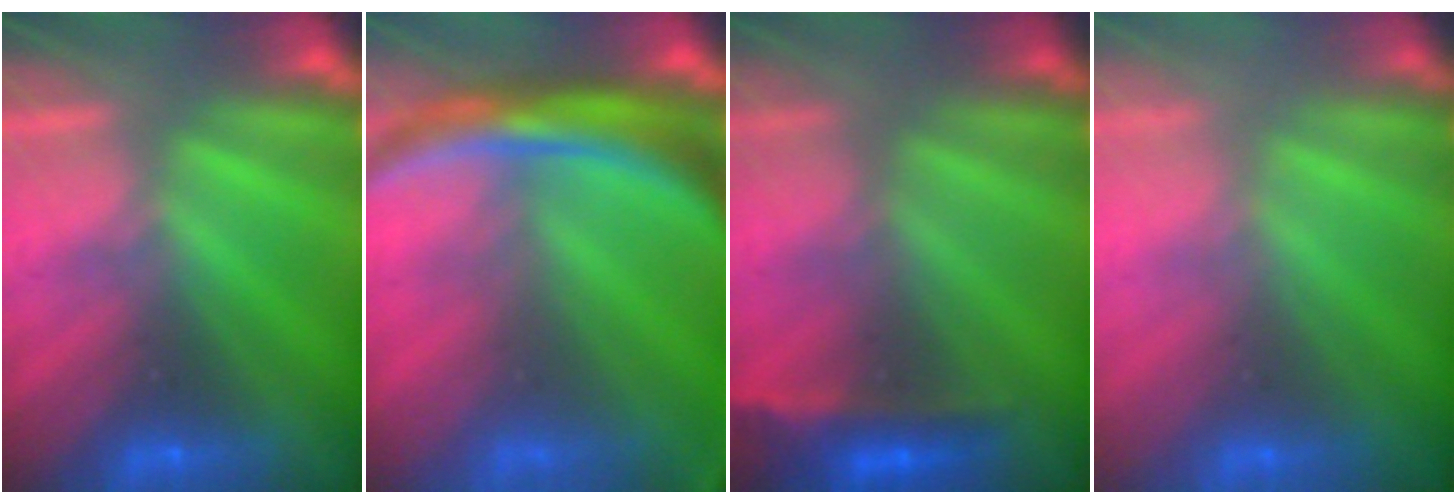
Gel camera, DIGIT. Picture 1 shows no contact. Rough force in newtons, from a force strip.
{"total": 7.6}
{"total": 2.4}
{"total": 2.9}